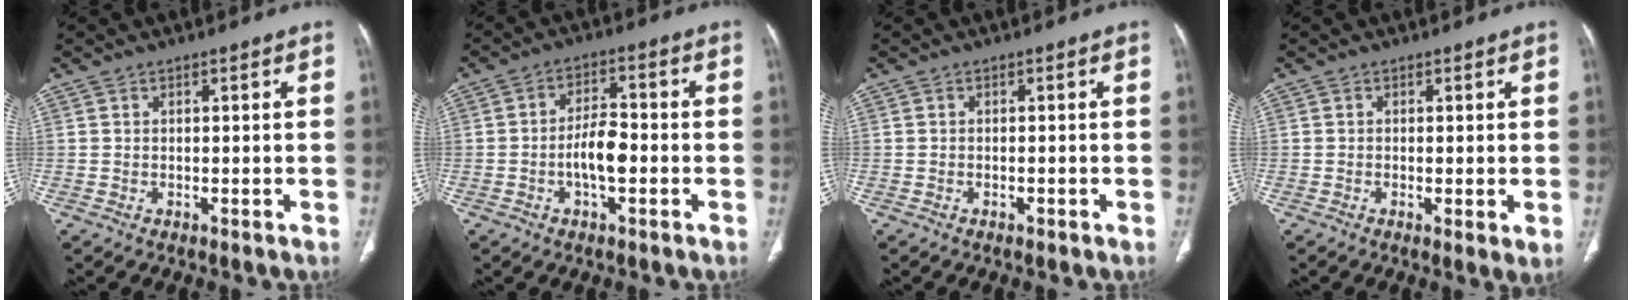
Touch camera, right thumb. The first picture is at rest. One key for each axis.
{"total": 6.5, "fx": -1.7, "fy": 2.9, "fz": 5.6, "tx": -0.092, "ty": 0.018, "tz": -0.033}
{"total": 0.7, "fx": -0.4, "fy": 0.3, "fz": 0.4, "tx": -0.010, "ty": 0.002, "tz": -0.005}
{"total": 2.5, "fx": -0.3, "fy": 0.5, "fz": 2.4, "tx": -0.049, "ty": -0.012, "tz": -0.008}